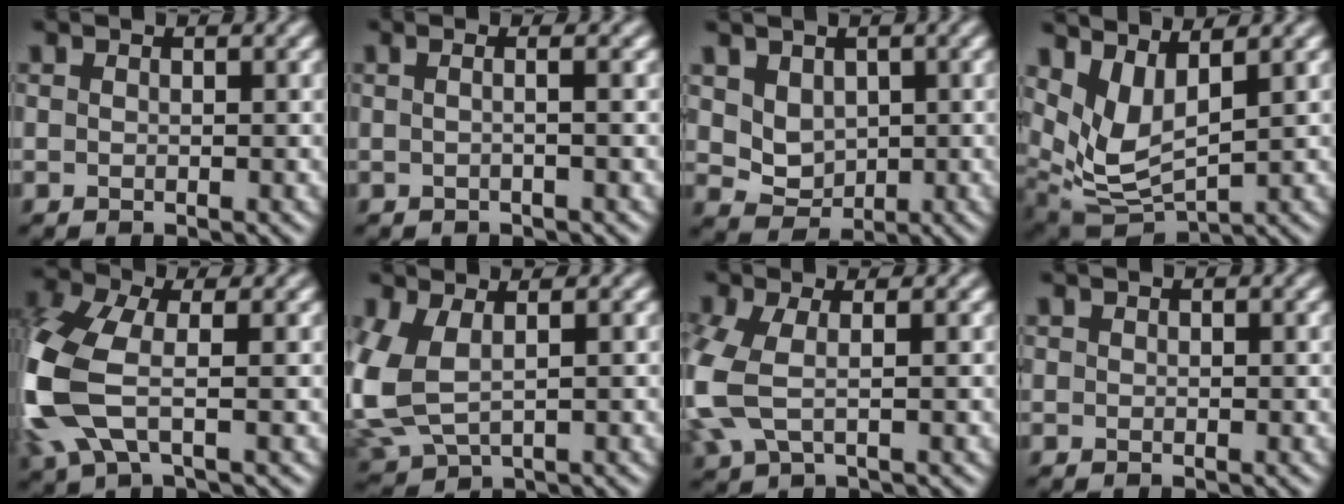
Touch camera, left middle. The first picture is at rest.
{"total": 1.4, "force": [0.1, 0.2, 1.4], "torque": [-0.018, -0.011, -0.012]}
{"total": 3.9, "force": [1.1, 3.1, 2.2], "torque": [-0.045, 0.002, 0.029]}
{"total": 4.4, "force": [2.2, 1.6, 3.4], "torque": [-0.089, -0.015, 0.052]}
{"total": 8.9, "force": [-1.2, 4.6, 7.5], "torque": [-0.208, -0.002, -0.037]}
{"total": 5.9, "force": [0.4, 3.5, 4.7], "torque": [-0.131, -0.007, 0.011]}
{"total": 5.0, "force": [-0.3, 2.6, 4.2], "torque": [-0.125, 0.003, -0.010]}
{"total": 0.0}